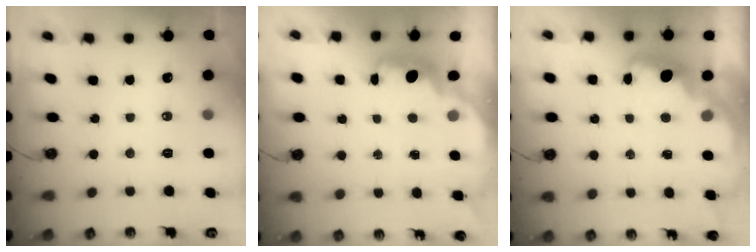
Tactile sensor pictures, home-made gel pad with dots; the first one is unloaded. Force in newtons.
{"total": 2.3, "press": 2.2, "slide": 0.6}
{"total": 2.1, "press": 2.0, "slide": 0.6}